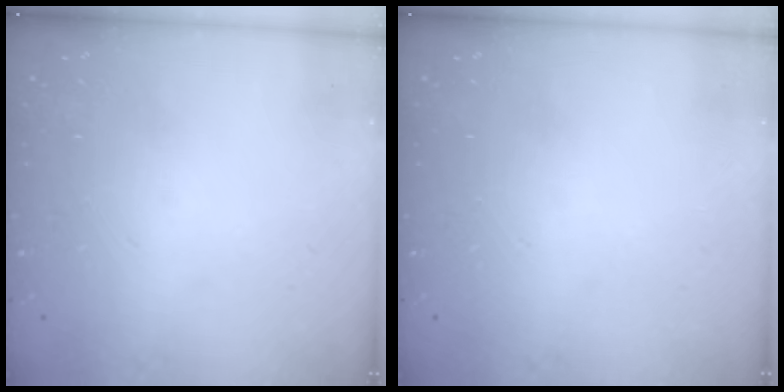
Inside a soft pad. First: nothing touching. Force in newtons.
{"total": 0.0}